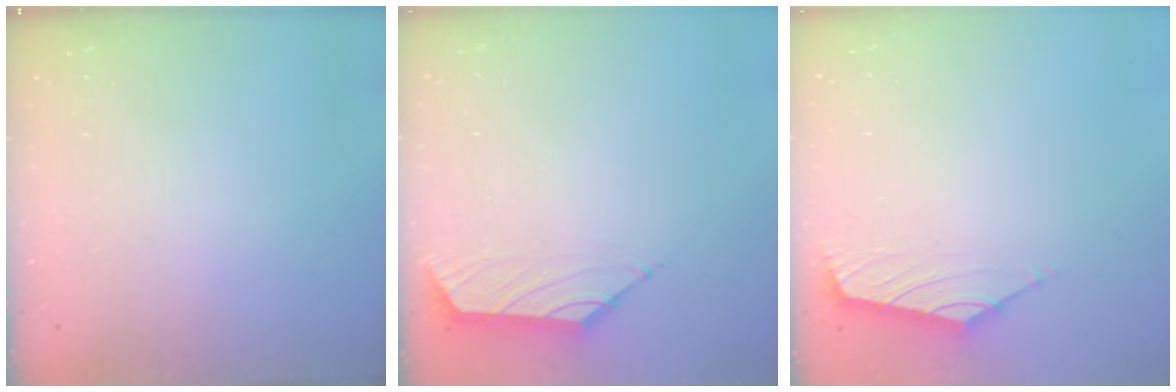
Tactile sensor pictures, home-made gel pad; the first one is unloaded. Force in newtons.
{"total": 1.5, "press": 1.4, "slide": 0.6}
{"total": 1.7, "press": 1.6, "slide": 0.7}